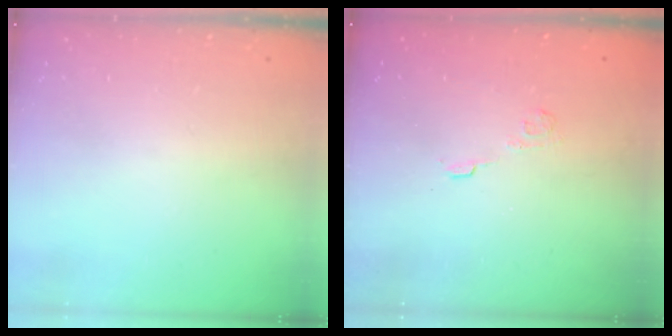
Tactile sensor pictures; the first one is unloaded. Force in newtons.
{"total": 2.7, "press": 2.3, "slide": 1.4}